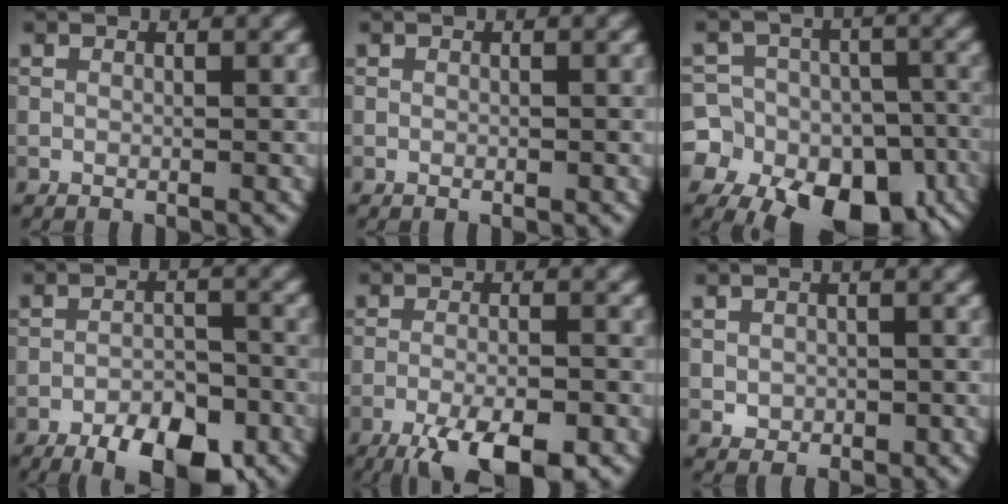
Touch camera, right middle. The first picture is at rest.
{"total": 0.0}
{"total": 16.9, "force": [-9.8, 12.7, 5.5], "torque": [-0.082, -0.052, -0.165]}
{"total": 7.2, "force": [-4.8, 2.8, 4.6], "torque": [-0.063, -0.001, -0.075]}
{"total": 7.9, "force": [-5.3, 2.1, 5.4], "torque": [-0.093, -0.023, -0.086]}
{"total": 1.6, "force": [-0.2, 1.4, 0.8], "torque": [-0.013, -0.004, -0.003]}